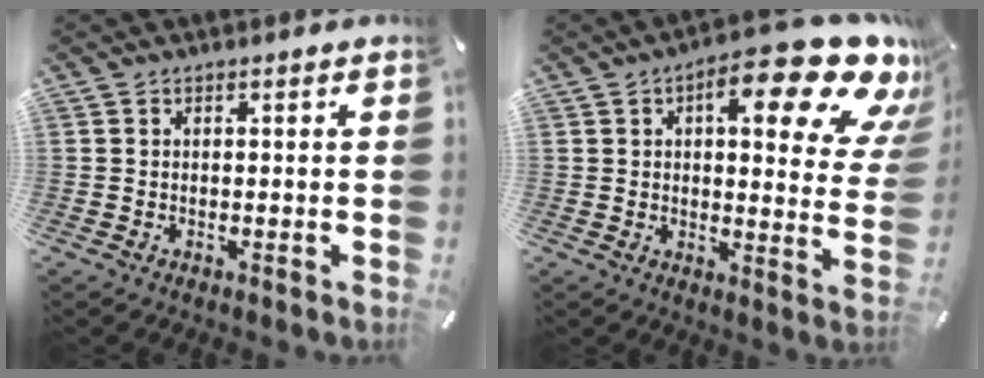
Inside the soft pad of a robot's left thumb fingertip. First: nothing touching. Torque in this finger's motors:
{"motor_torque": [0.83, 0.59, 1.73, -1.04, 0.33]}